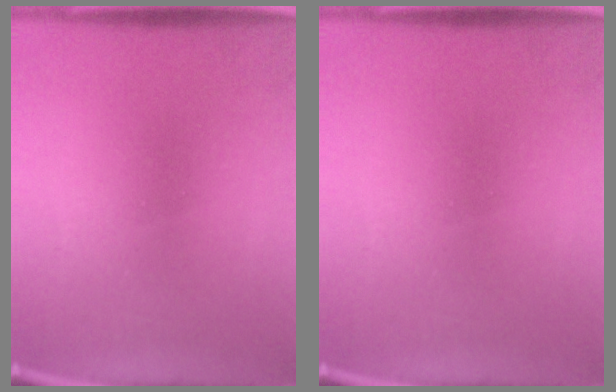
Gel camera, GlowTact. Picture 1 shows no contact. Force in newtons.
{"total": 0.0}